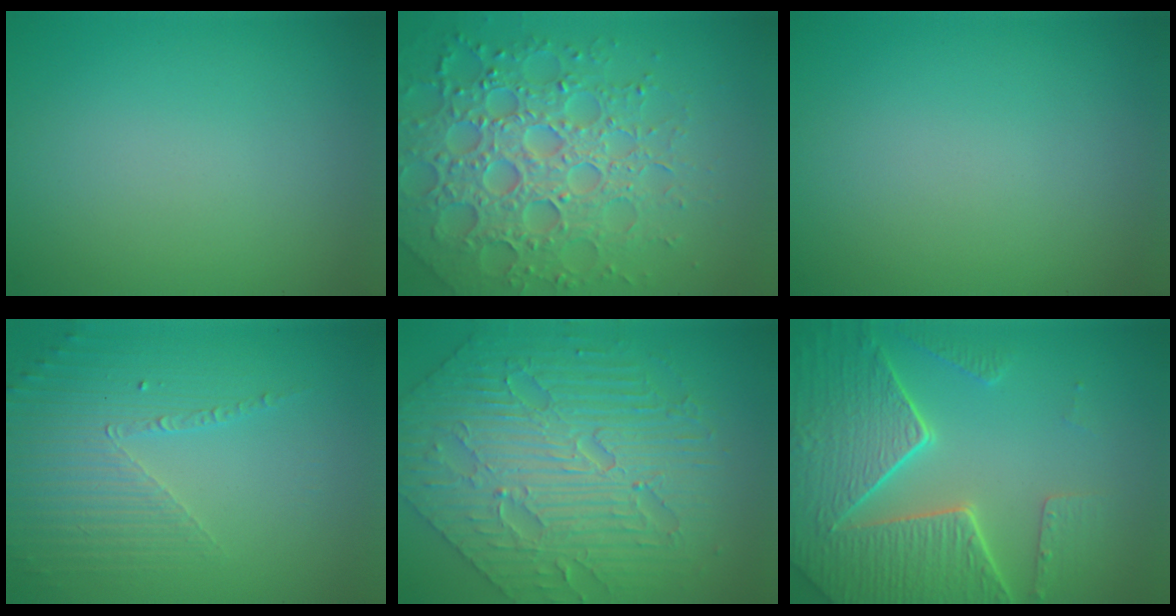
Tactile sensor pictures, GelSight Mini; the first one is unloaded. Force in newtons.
{"total": 7.3, "press": 7.2, "slide": 1.6}
{"total": 0.0}
{"total": 4.8, "press": 3.2, "slide": 3.6}
{"total": 8.3, "press": 6.7, "slide": 4.8}
{"total": 8.2, "press": 6.1, "slide": 5.5}